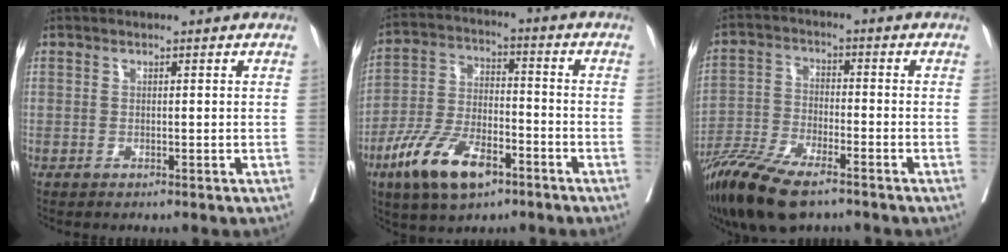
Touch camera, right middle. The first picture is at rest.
{"total": 12.6, "force": [-7.1, 5.1, 9.1], "torque": [-0.185, -0.003, -0.130]}
{"total": 14.4, "force": [-10.5, 3.8, 9.1], "torque": [-0.182, -0.037, -0.193]}